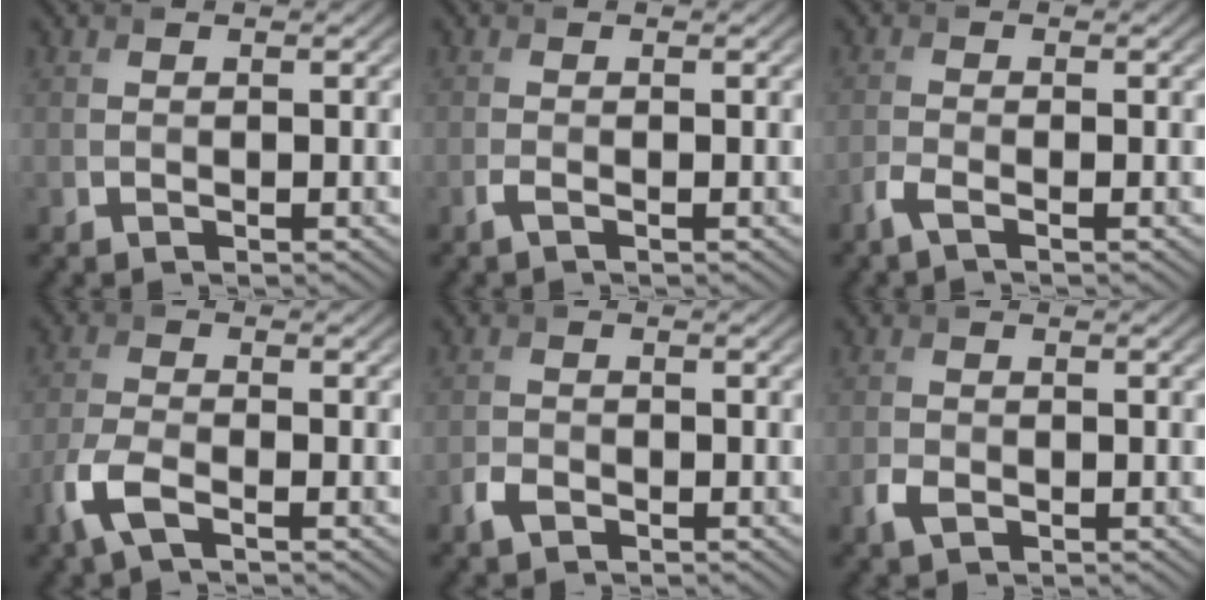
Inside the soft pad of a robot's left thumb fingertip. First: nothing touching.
{"total": 1.0, "force": [-0.6, 0.1, 0.9], "torque": [-0.021, 0.000, -0.015]}
{"total": 2.1, "force": [-1.4, 0.3, 1.5], "torque": [-0.036, -0.002, -0.039]}
{"total": 4.5, "force": [-2.5, 1.5, 3.4], "torque": [-0.089, -0.007, -0.062]}
{"total": 2.1, "force": [-1.4, 1.2, 1.1], "torque": [-0.026, -0.002, -0.033]}
{"total": 2.1, "force": [-1.0, 1.3, 1.3], "torque": [-0.033, -0.004, -0.023]}